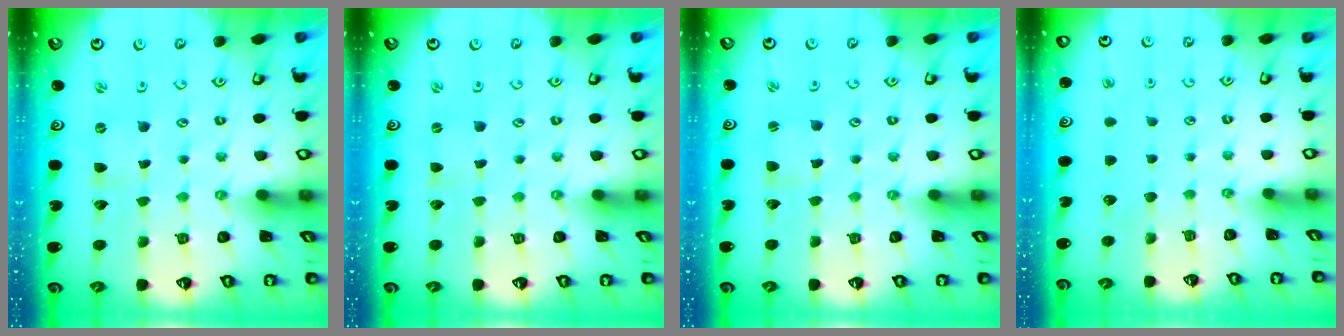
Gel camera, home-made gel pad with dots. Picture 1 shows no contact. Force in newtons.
{"total": 0.0}
{"total": 2.2, "press": 2.2, "slide": 0.3}
{"total": 0.0}